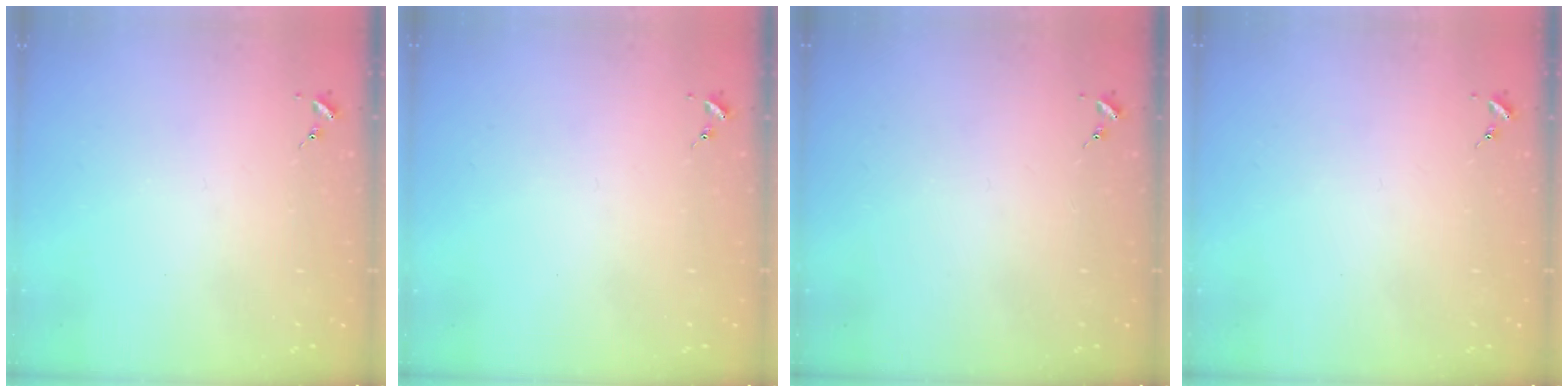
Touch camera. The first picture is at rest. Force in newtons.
{"total": 0.0}
{"total": 0.0}
{"total": 0.0}